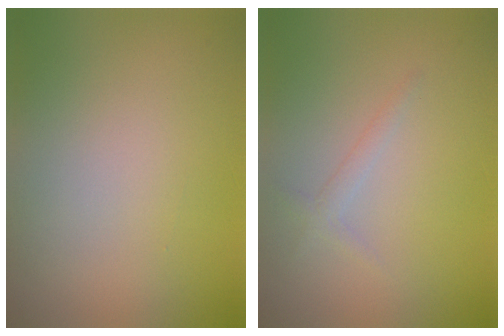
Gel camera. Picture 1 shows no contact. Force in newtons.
{"total": 1.1, "press": 1.1, "slide": 0.1}